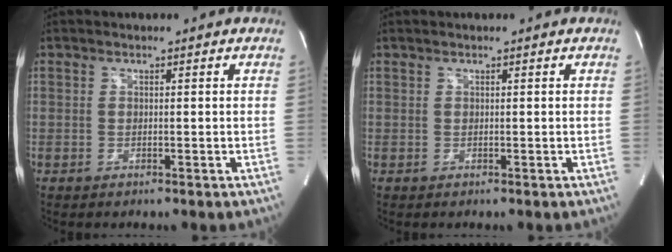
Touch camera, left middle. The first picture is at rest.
{"total": 0.0}